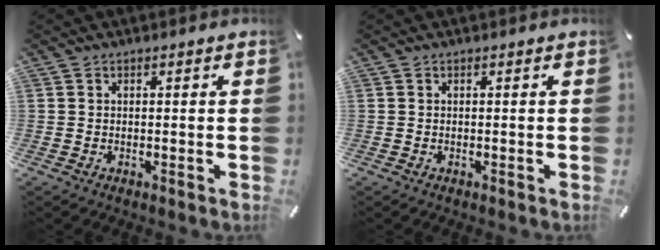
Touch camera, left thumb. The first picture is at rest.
{"total": 0.0}